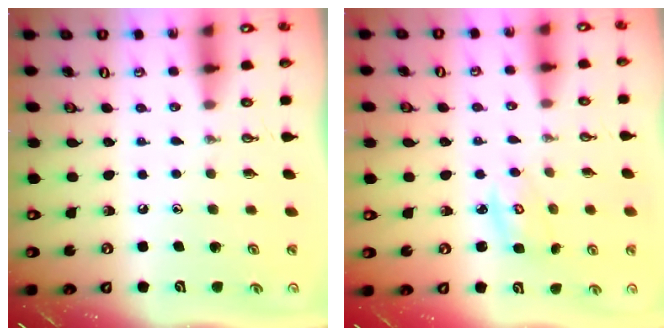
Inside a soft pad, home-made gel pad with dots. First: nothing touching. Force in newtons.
{"total": 3.4, "press": 3.4, "slide": 0.2}